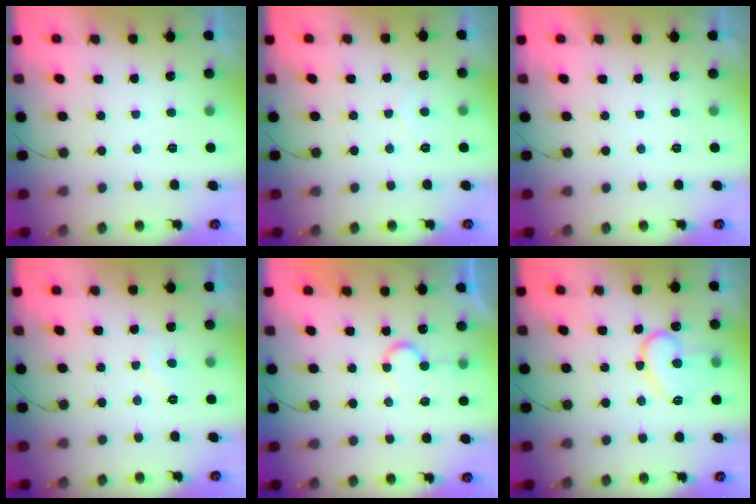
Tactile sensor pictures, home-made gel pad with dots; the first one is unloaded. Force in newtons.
{"total": 3.4, "press": 3.4, "slide": 0.2}
{"total": 1.8, "press": 1.8, "slide": 0.0}
{"total": 4.3, "press": 4.3, "slide": 0.3}
{"total": 7.7, "press": 7.7, "slide": 0.7}
{"total": 13.0, "press": 12.9, "slide": 1.0}